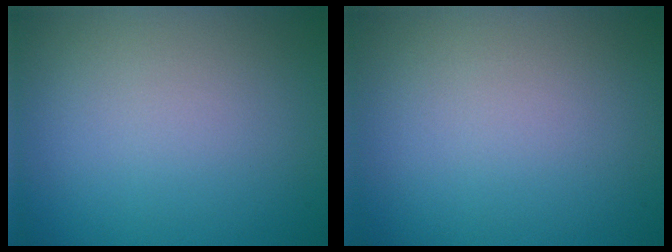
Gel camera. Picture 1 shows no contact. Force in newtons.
{"total": 0.0}